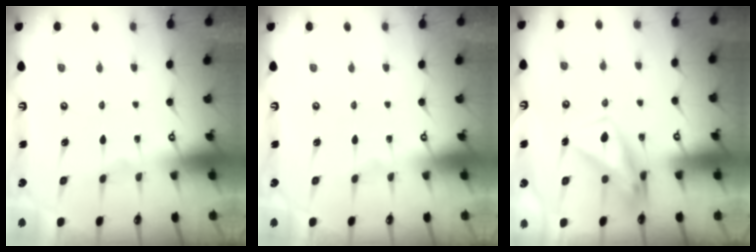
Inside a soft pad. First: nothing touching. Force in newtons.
{"total": 0.0}
{"total": 7.5, "press": 7.4, "slide": 1.5}